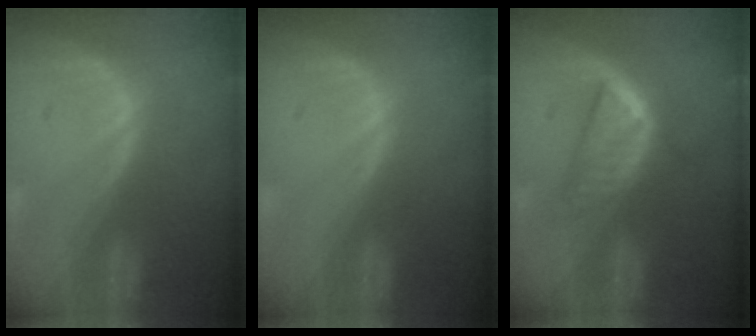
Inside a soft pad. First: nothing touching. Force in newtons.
{"total": 0.0}
{"total": 6.4, "press": 5.4, "slide": 3.4}